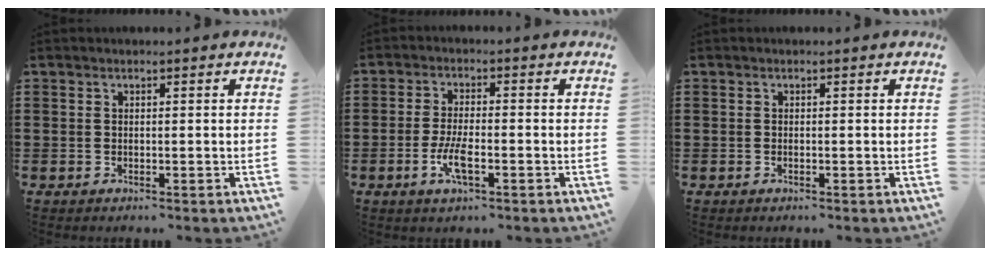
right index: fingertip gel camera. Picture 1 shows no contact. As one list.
[{"total": 4.9, "force": [-1.8, 1.4, 4.3], "torque": [-0.090, -0.003, -0.036]}, {"total": 0.0}]